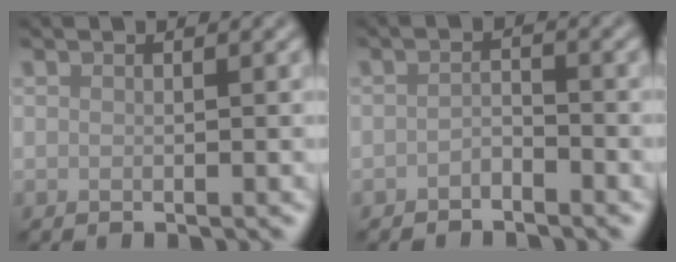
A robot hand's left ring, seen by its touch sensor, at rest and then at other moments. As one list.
[{"total": 1.2, "force": [-0.9, 0.4, 0.6], "torque": [-0.013, 0.003, -0.020]}]